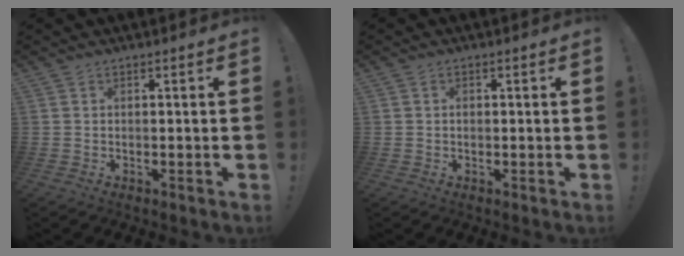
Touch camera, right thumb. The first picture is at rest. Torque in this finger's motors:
{"motor_torque": [-0.38, 0.19, 0.00, 0.01, 0.00]}